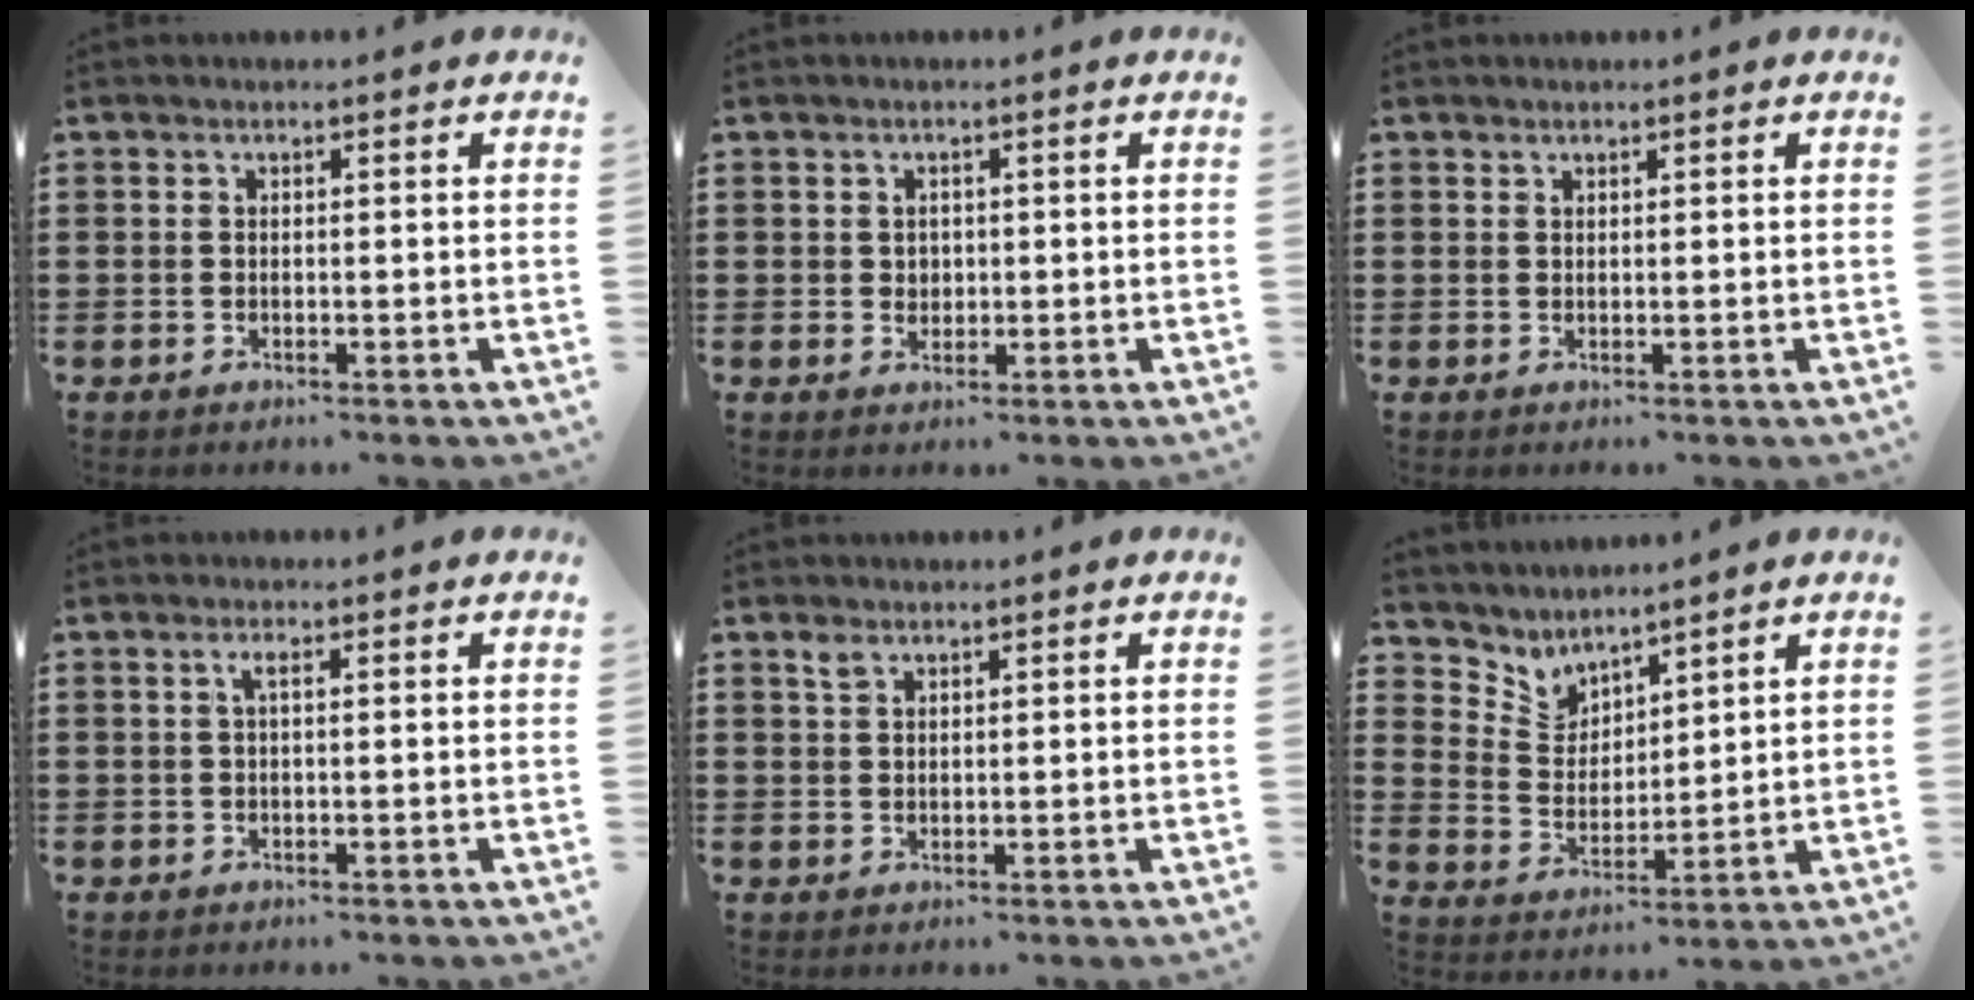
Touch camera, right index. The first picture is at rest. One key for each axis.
{"total": 1.4, "fx": 0.4, "fy": 1.3, "fz": 0.3, "tx": -0.010, "ty": 0.007, "tz": 0.008}
{"total": 0.5, "fx": 0.4, "fy": 0.3, "fz": 0.0, "tx": -0.002, "ty": 0.001, "tz": 0.009}
{"total": 1.4, "fx": 0.3, "fy": 0.2, "fz": 1.4, "tx": -0.027, "ty": 0.002, "tz": 0.004}
{"total": 1.6, "fx": 1.2, "fy": 0.7, "fz": 0.8, "tx": -0.019, "ty": 0.002, "tz": 0.022}
{"total": 3.6, "fx": 3.3, "fy": 1.4, "fz": -0.7, "tx": -0.011, "ty": -0.021, "tz": 0.058}